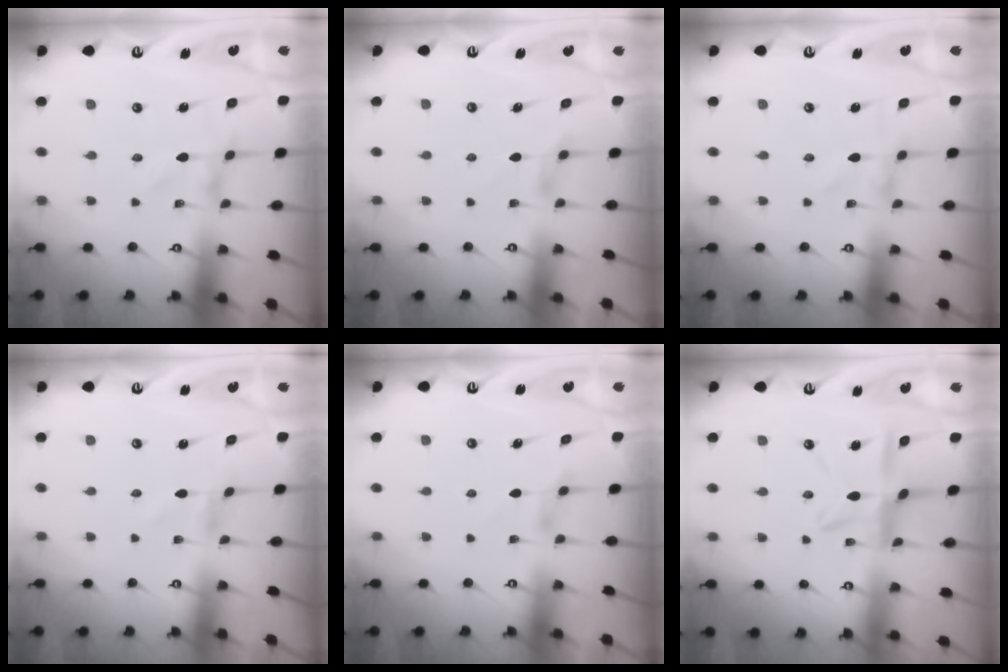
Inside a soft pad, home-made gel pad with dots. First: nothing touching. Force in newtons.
{"total": 1.3, "press": 1.3, "slide": 0.3}
{"total": 0.8, "press": 0.8, "slide": 0.1}
{"total": 0.0}
{"total": 1.3, "press": 1.3, "slide": 0.3}
{"total": 10.1, "press": 10.1, "slide": 1.0}